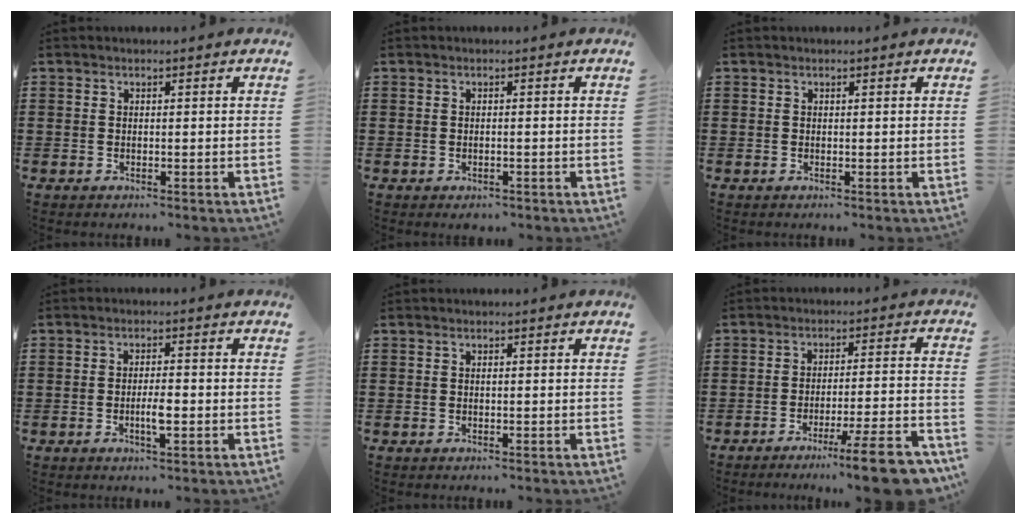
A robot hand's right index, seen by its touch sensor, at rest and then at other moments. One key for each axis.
{"total": 0.5, "fx": -0.4, "fy": 0.2, "fz": 0.2, "tx": -0.007, "ty": -0.002, "tz": -0.008}
{"total": 0.0}
{"total": 3.2, "fx": -0.9, "fy": 0.7, "fz": 2.9, "tx": -0.058, "ty": 0.000, "tz": -0.019}
{"total": 0.0}
{"total": 9.6, "fx": -7.0, "fy": -0.1, "fz": 6.7, "tx": -0.099, "ty": 0.001, "tz": -0.126}